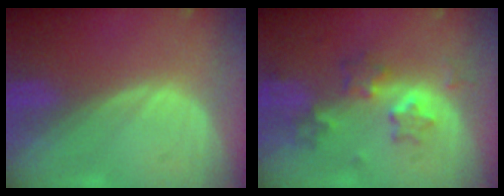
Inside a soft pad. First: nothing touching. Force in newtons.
{"total": 6.0, "press": 5.7, "slide": 1.8}